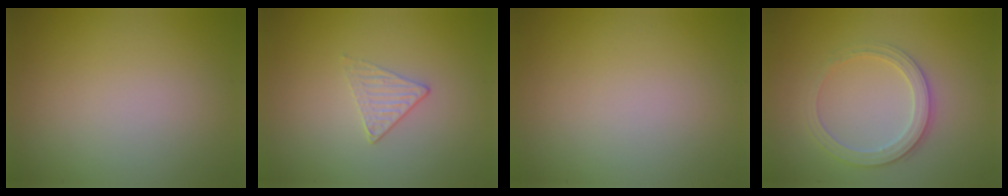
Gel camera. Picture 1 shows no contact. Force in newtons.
{"total": 1.3, "press": 0.9, "slide": 0.9}
{"total": 0.0}
{"total": 2.8, "press": 2.6, "slide": 0.8}